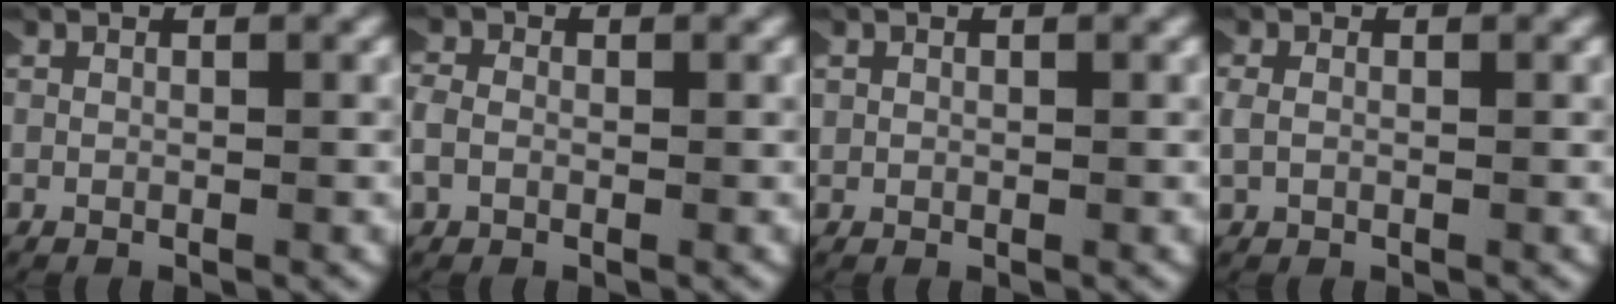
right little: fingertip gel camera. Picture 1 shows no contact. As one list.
[{"total": 2.5, "force": [-0.1, 2.2, 1.3], "torque": [-0.040, 0.001, -0.005]}, {"total": 0.7, "force": [0.2, 0.7, 0.1], "torque": [-0.004, 0.004, 0.002]}, {"total": 1.5, "force": [0.3, 1.1, 0.9], "torque": [-0.032, -0.002, 0.007]}]